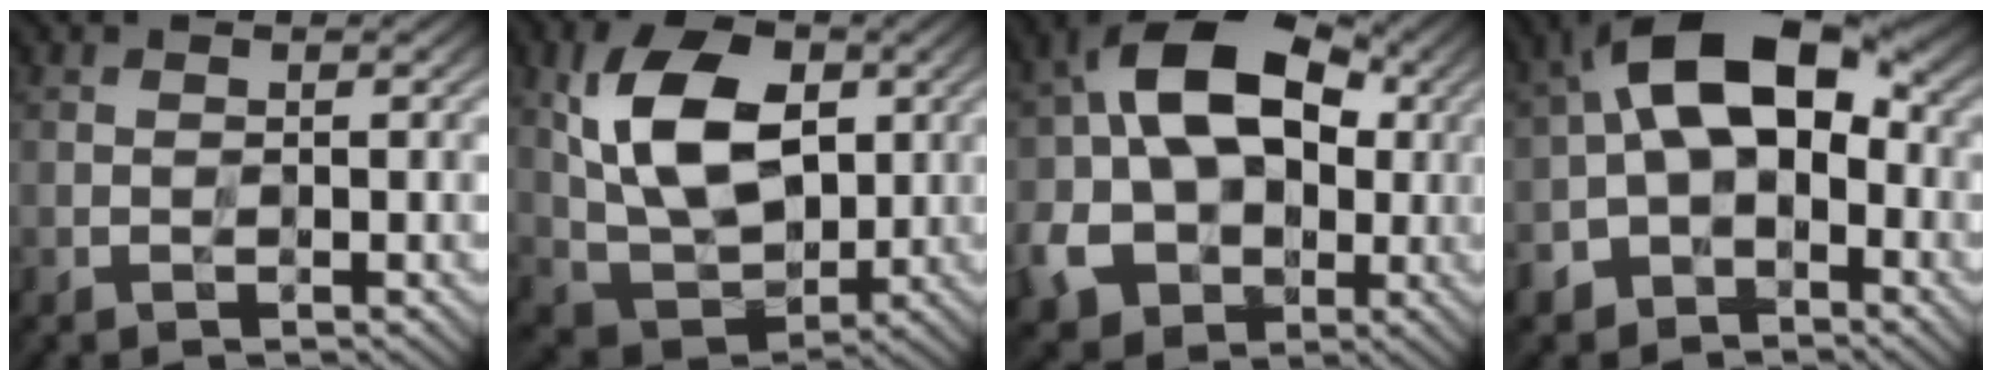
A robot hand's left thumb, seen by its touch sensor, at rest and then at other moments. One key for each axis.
{"total": 12.5, "fx": 2.8, "fy": 8.0, "fz": 9.2, "tx": -0.188, "ty": 0.003, "tz": 0.051}
{"total": 15.7, "fx": -0.2, "fy": 11.6, "fz": 10.6, "tx": -0.198, "ty": 0.001, "tz": -0.007}
{"total": 13.9, "fx": -1.6, "fy": 8.8, "fz": 10.7, "tx": -0.186, "ty": 0.019, "tz": -0.043}